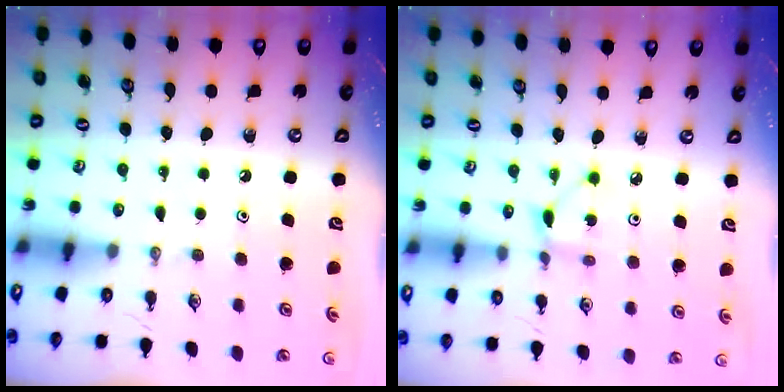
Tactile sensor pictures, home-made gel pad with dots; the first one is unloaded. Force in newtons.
{"total": 2.0, "press": 2.0, "slide": 0.3}